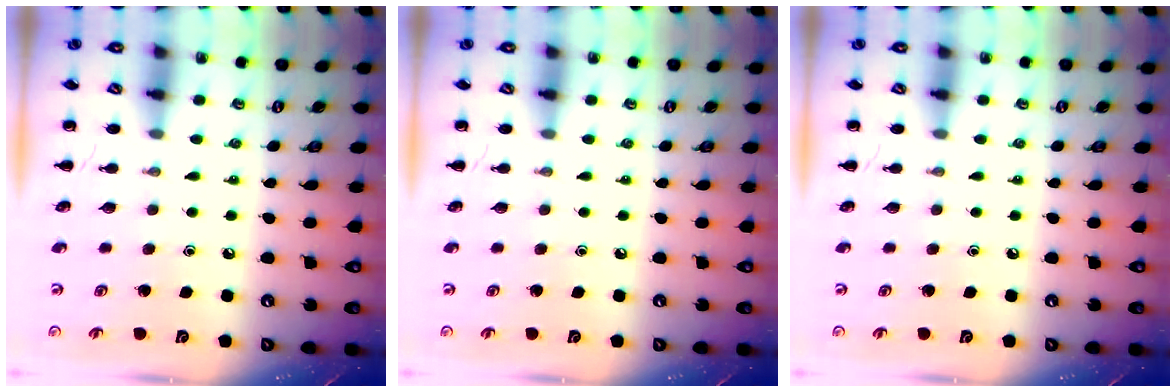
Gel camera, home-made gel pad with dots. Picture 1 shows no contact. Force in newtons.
{"total": 0.0}
{"total": 0.0}